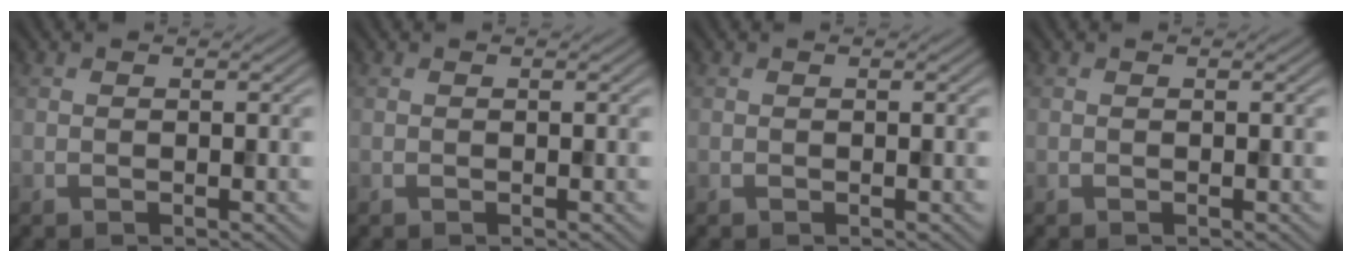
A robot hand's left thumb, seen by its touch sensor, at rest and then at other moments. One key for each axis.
{"total": 0.0}
{"total": 0.0}
{"total": 0.0}